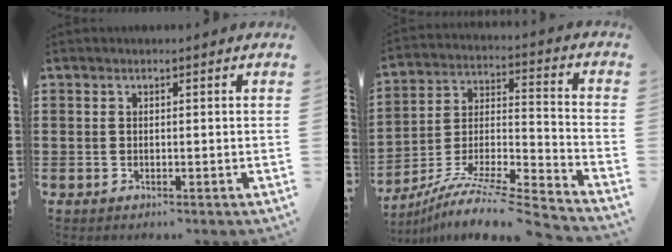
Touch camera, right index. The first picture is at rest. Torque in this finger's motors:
{"motor_torque": [1.07, 1.07, 0.23, 0.11]}